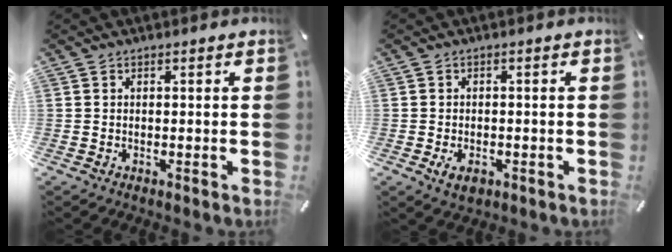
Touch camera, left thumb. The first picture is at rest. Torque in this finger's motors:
{"motor_torque": [0.12, 1.09, 0.20, 0.07, 0.12]}